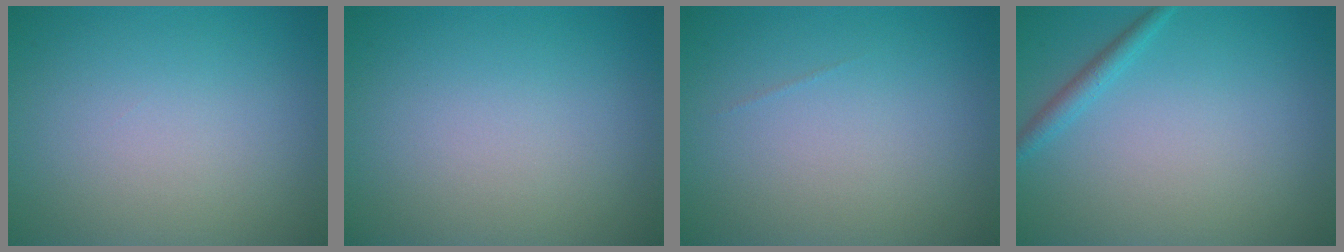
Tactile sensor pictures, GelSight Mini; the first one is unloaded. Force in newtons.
{"total": 0.0}
{"total": 0.0}
{"total": 1.4, "press": 1.4, "slide": 0.1}